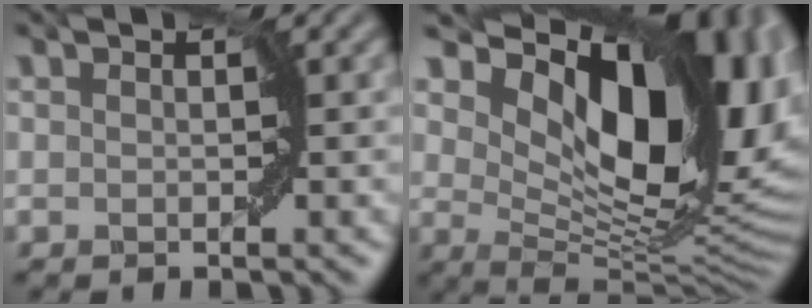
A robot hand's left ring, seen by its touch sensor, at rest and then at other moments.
{"total": 16.5, "force": [5.7, 8.8, 12.7], "torque": [-0.185, -0.009, 0.100]}